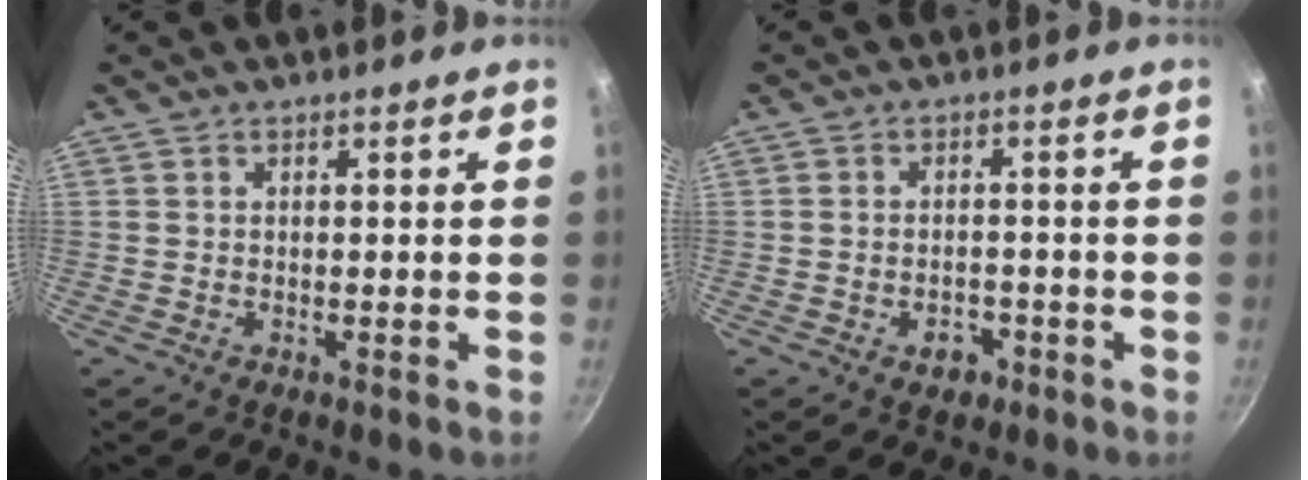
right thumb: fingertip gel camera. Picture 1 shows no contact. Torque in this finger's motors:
{"motor_torque": [-0.25, 0.17, -0.02, 0.40, -0.01]}